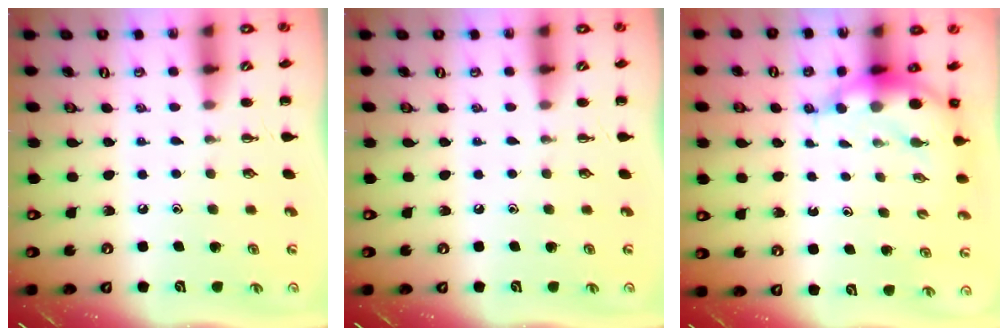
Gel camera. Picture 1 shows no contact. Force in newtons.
{"total": 0.0}
{"total": 5.7, "press": 5.5, "slide": 1.5}